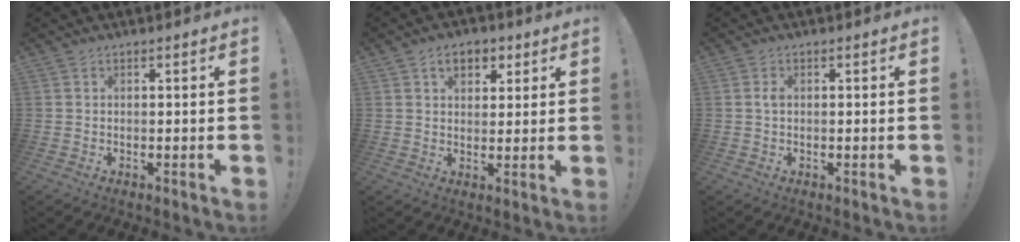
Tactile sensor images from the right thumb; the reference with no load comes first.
{"total": 6.5, "force": [3.0, 4.5, 3.6], "torque": [-0.049, -0.002, 0.054]}
{"total": 1.2, "force": [0.0, 0.7, 0.9], "torque": [-0.023, 0.007, 0.001]}